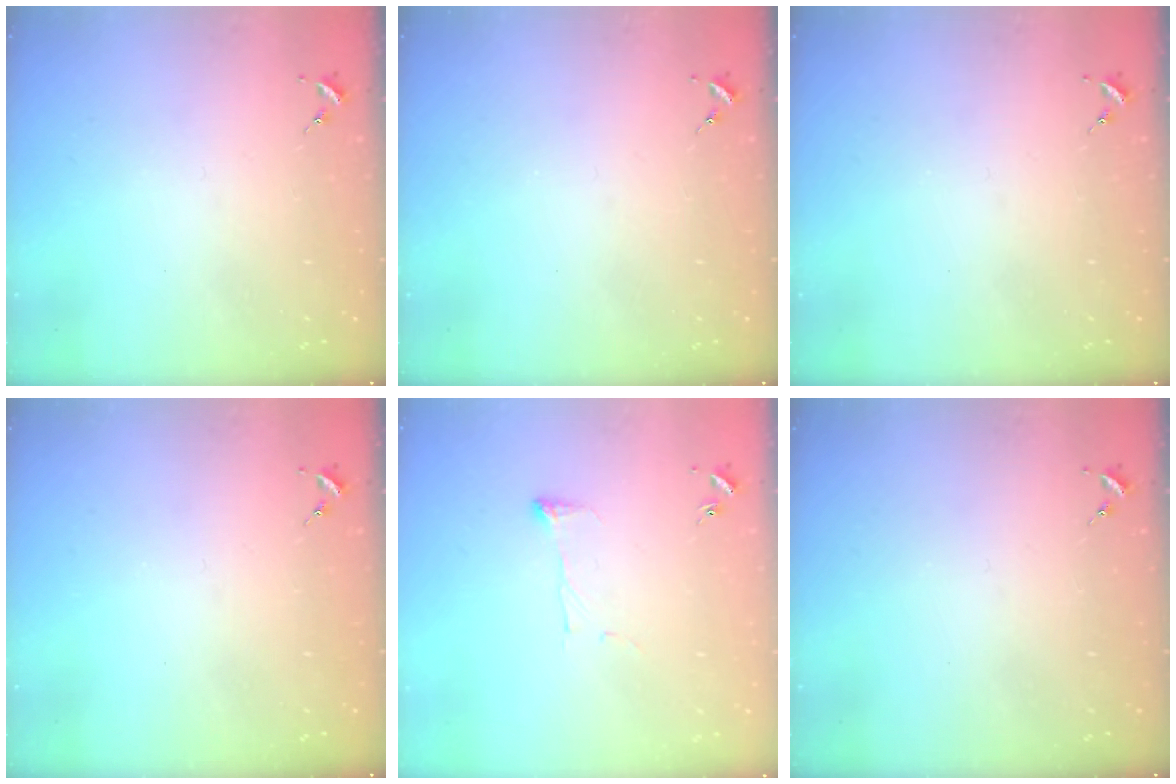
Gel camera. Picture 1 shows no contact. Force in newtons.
{"total": 0.0}
{"total": 0.0}
{"total": 0.0}
{"total": 5.8, "press": 5.8, "slide": 0.5}
{"total": 0.0}